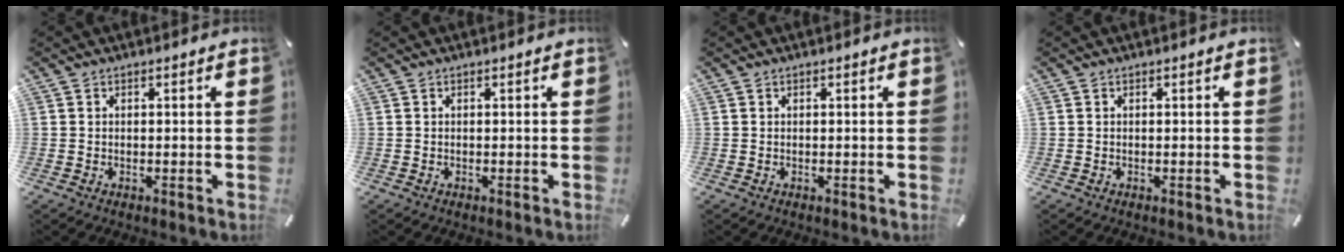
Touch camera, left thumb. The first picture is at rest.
{"total": 0.0}
{"total": 0.0}
{"total": 0.0}